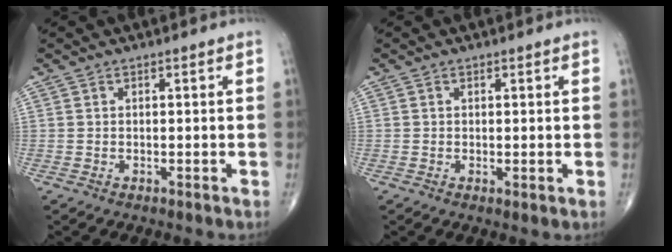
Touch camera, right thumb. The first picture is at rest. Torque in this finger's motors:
{"motor_torque": [-0.34, -0.11, -0.25, -0.18, 0.00]}